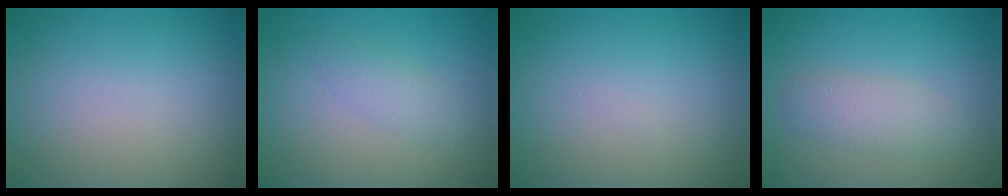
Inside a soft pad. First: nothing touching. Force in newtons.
{"total": 1.5, "press": 1.5, "slide": 0.1}
{"total": 0.0}
{"total": 2.3, "press": 2.3, "slide": 0.1}